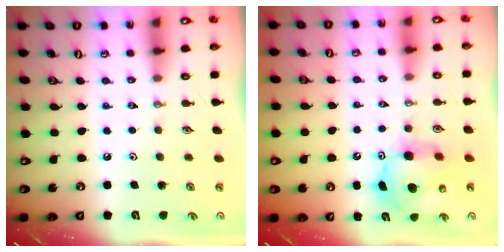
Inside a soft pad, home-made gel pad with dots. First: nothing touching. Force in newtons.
{"total": 10.2, "press": 10.2, "slide": 1.1}